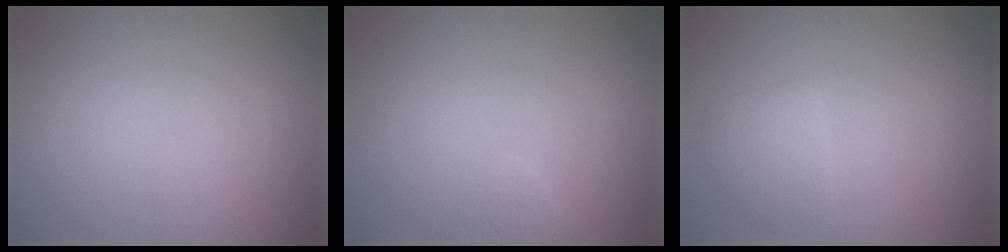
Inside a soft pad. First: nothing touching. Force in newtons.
{"total": 0.8, "press": 0.8, "slide": 0.1}
{"total": 1.7, "press": 1.7, "slide": 0.0}